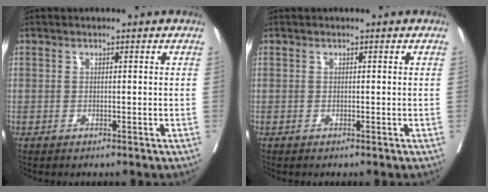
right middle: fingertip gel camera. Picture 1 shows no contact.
{"total": 0.0}